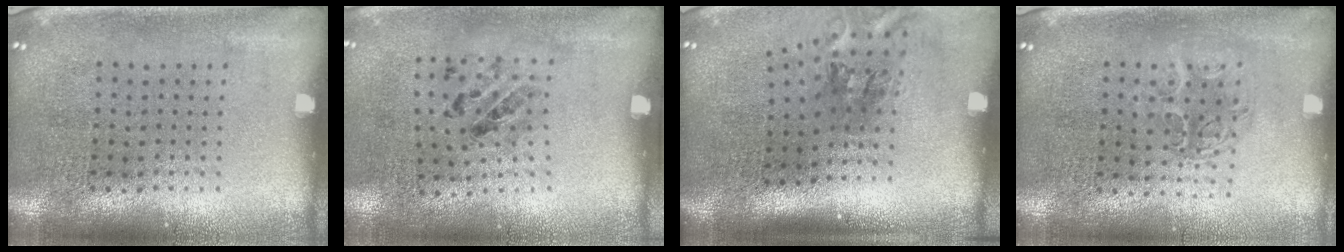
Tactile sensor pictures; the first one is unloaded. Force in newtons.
{"total": 1.2, "press": 0.6, "slide": 1.1}
{"total": 2.0, "press": 1.2, "slide": 1.6}
{"total": 1.2, "press": 1.1, "slide": 0.6}